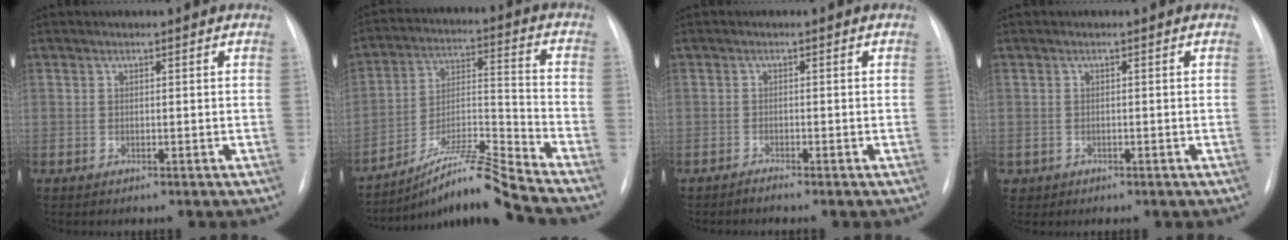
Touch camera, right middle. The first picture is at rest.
{"total": 12.6, "force": [-11.3, -2.6, 5.0], "torque": [-0.087, 0.007, -0.202]}
{"total": 0.8, "force": [-0.7, -0.2, 0.1], "torque": [-0.002, -0.001, -0.015]}
{"total": 1.0, "force": [-0.4, 1.0, 0.1], "torque": [-0.003, 0.005, -0.002]}